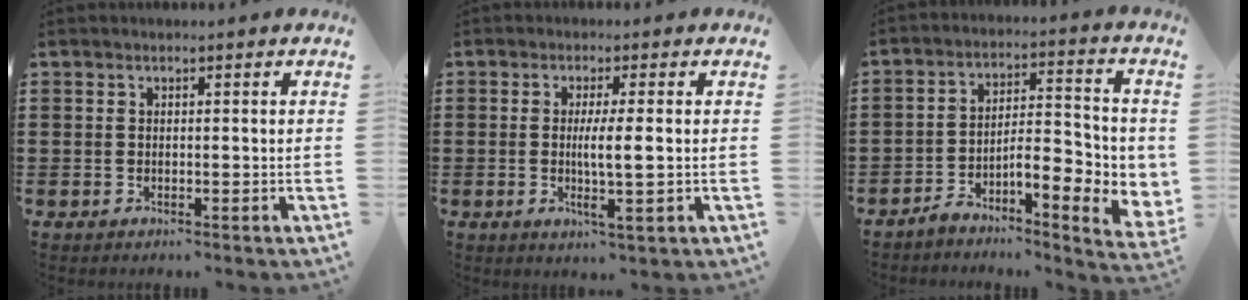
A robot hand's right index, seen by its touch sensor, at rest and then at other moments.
{"total": 4.6, "force": [-0.1, 0.1, 4.6], "torque": [-0.082, -0.006, -0.005]}
{"total": 7.0, "force": [-2.4, 2.4, 6.1], "torque": [-0.090, -0.022, -0.046]}